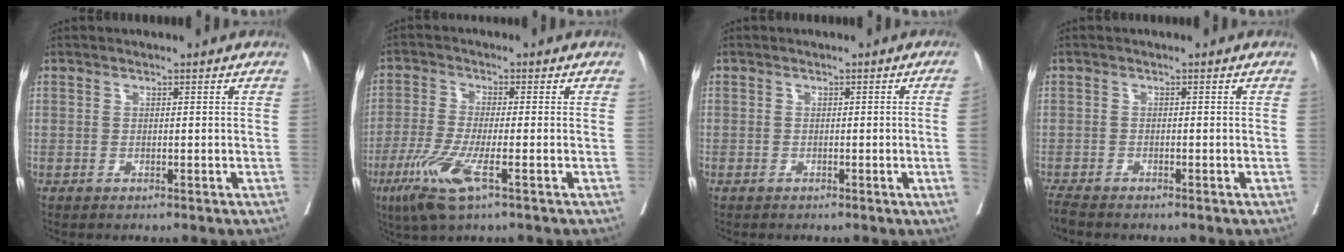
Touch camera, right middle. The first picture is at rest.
{"total": 8.2, "force": [-4.0, 0.9, 7.1], "torque": [-0.154, -0.024, -0.077]}
{"total": 2.5, "force": [-0.3, -1.1, 2.2], "torque": [-0.026, -0.002, -0.003]}
{"total": 2.5, "force": [-2.3, 0.2, 0.9], "torque": [-0.017, -0.009, -0.044]}